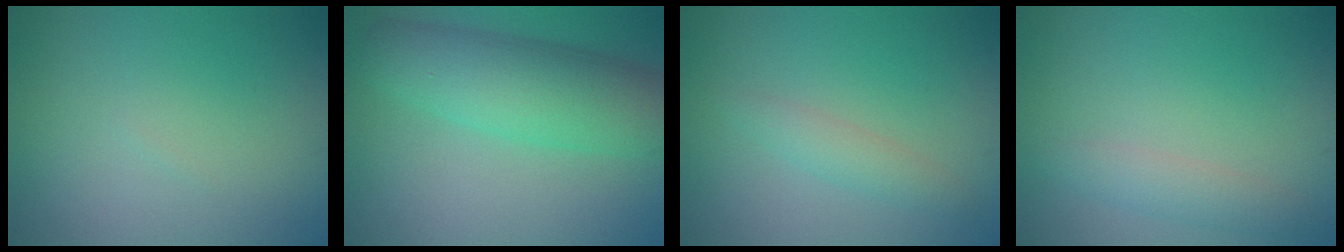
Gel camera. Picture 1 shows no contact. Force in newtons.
{"total": 7.4, "press": 7.4, "slide": 0.2}
{"total": 1.7, "press": 1.7, "slide": 0.1}
{"total": 2.0, "press": 2.0, "slide": 0.1}